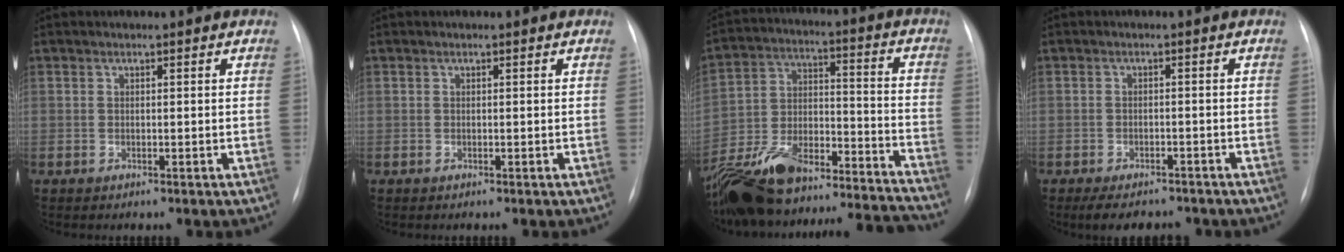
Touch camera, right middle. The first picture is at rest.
{"total": 0.0}
{"total": 24.3, "force": [-21.9, 3.8, 9.7], "torque": [-0.166, 0.028, -0.346]}
{"total": 6.9, "force": [-5.8, 2.7, 2.7], "torque": [-0.035, -0.003, -0.077]}